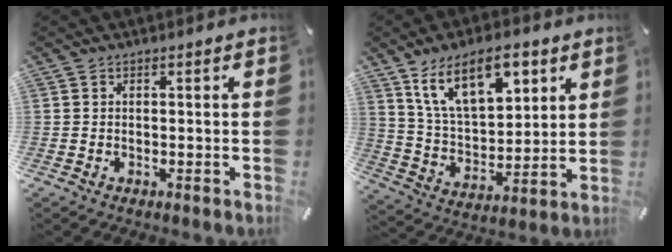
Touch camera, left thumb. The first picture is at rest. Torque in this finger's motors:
{"motor_torque": [2.50, 2.44, 1.39, -1.37, 0.52]}